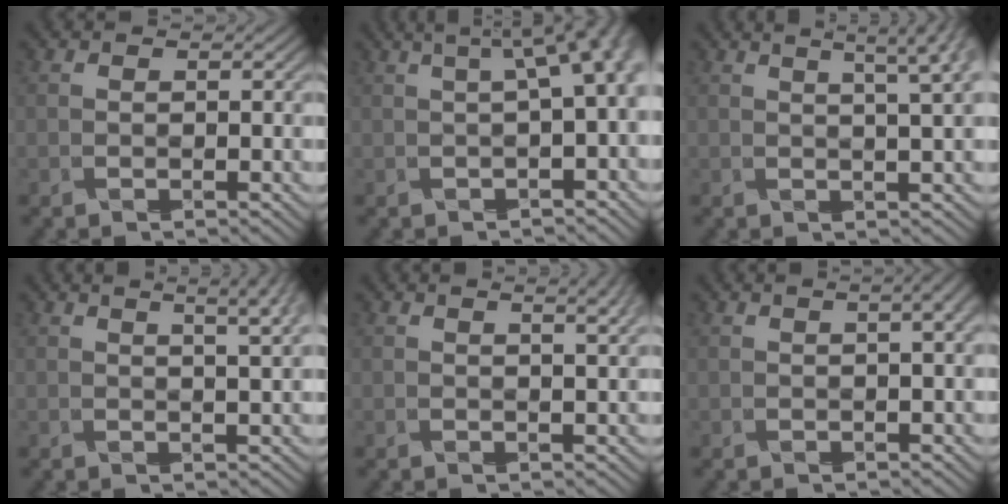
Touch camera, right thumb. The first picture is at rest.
{"total": 9.4, "force": [1.6, 3.5, 8.6], "torque": [-0.114, 0.016, 0.027]}
{"total": 5.4, "force": [3.0, 0.6, 4.5], "torque": [-0.053, 0.017, 0.036]}
{"total": 4.1, "force": [2.5, 0.4, 3.2], "torque": [-0.042, 0.009, 0.035]}
{"total": 2.1, "force": [1.1, 0.3, 1.8], "torque": [-0.029, -0.001, 0.026]}
{"total": 3.4, "force": [0.7, 1.2, 3.1], "torque": [-0.050, 0.001, 0.022]}